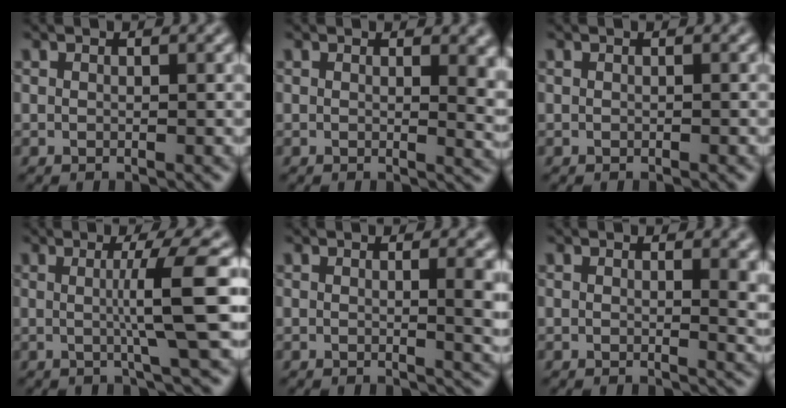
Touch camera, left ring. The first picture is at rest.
{"total": 3.4, "force": [0.9, 1.4, 3.0], "torque": [-0.028, -0.007, 0.014]}
{"total": 0.0}
{"total": 5.7, "force": [0.3, 0.5, 5.7], "torque": [-0.085, 0.003, 0.003]}
{"total": 4.5, "force": [0.5, 1.8, 4.1], "torque": [-0.028, 0.000, 0.008]}
{"total": 3.5, "force": [0.9, 1.4, 3.1], "torque": [-0.027, -0.003, 0.013]}